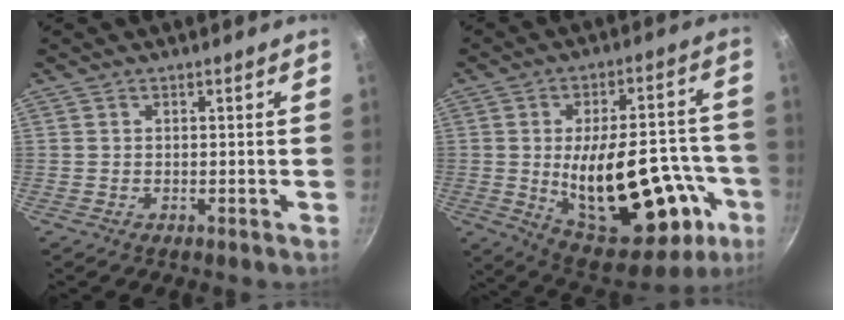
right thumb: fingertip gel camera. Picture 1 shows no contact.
{"total": 26.7, "force": [-6.9, 13.0, 22.3], "torque": [-0.282, 0.026, -0.074]}